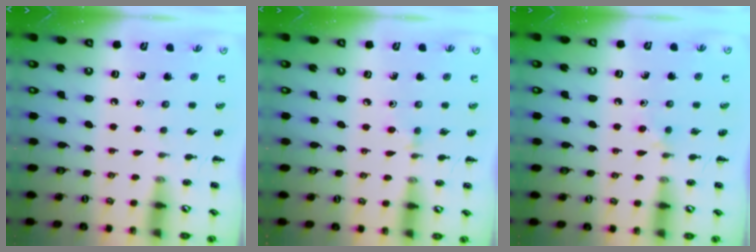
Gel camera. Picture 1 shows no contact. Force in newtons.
{"total": 3.7, "press": 3.4, "slide": 1.4}
{"total": 2.8, "press": 2.6, "slide": 1.1}